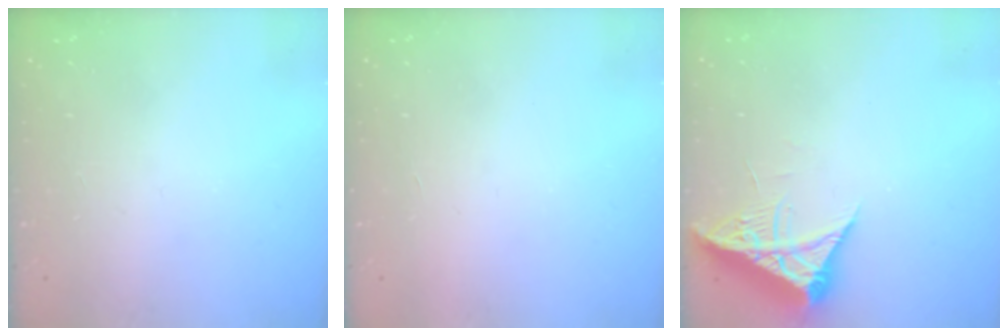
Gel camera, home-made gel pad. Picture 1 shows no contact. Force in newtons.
{"total": 1.6, "press": 1.6, "slide": 0.1}
{"total": 8.1, "press": 8.0, "slide": 0.8}